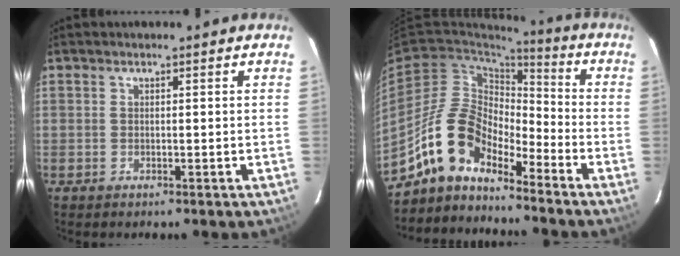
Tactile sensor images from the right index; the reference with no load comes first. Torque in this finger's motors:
{"motor_torque": [1.02, -0.91, 0.15, -0.05]}